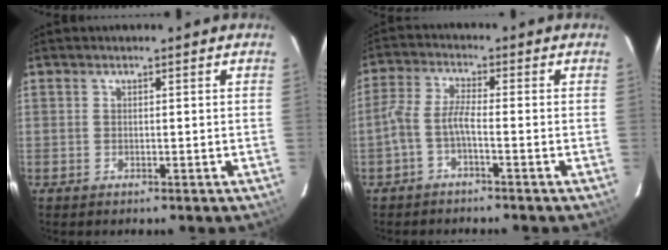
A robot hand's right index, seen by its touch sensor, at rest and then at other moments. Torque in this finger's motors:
{"motor_torque": [0.92, -0.33, 0.44, 0.12]}